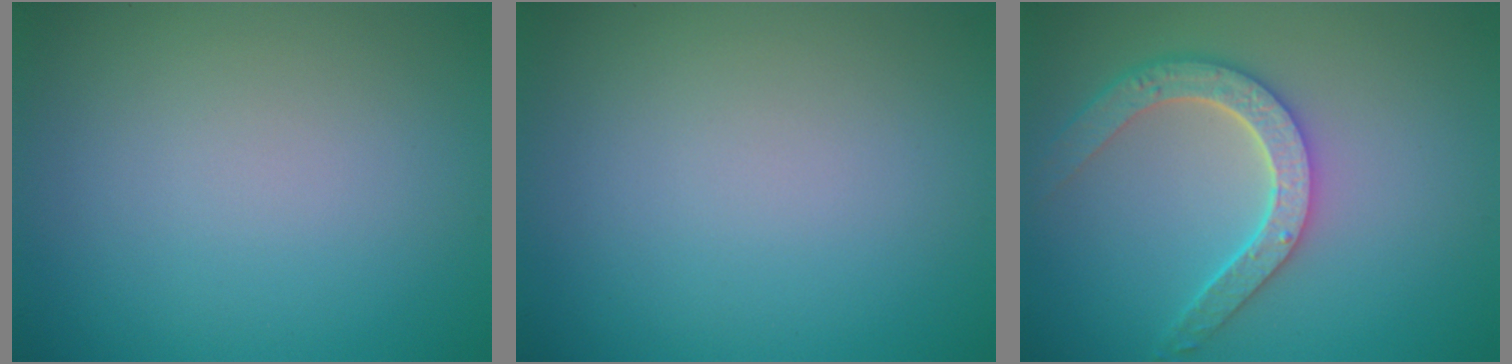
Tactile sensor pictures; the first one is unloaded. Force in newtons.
{"total": 0.0}
{"total": 4.7, "press": 4.0, "slide": 2.6}